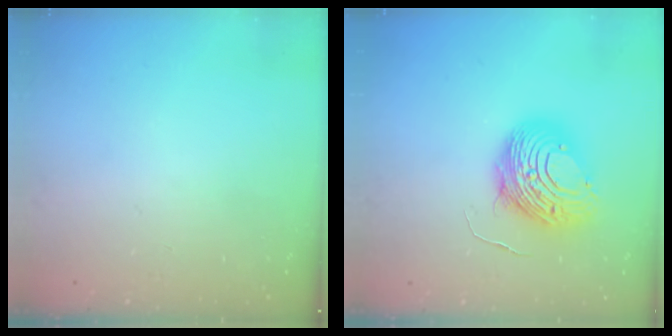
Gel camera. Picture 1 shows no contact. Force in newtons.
{"total": 12.1, "press": 12.1, "slide": 1.2}